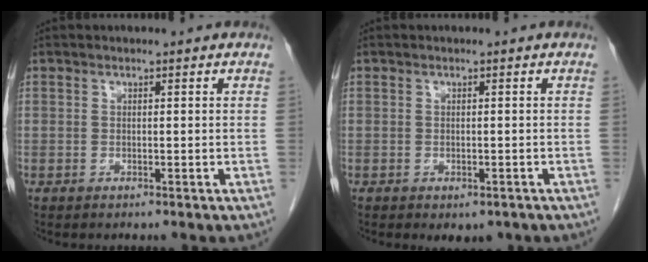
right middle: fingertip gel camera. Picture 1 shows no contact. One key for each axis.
{"total": 2.3, "fx": -1.5, "fy": 1.3, "fz": 1.2, "tx": -0.009, "ty": -0.002, "tz": -0.011}